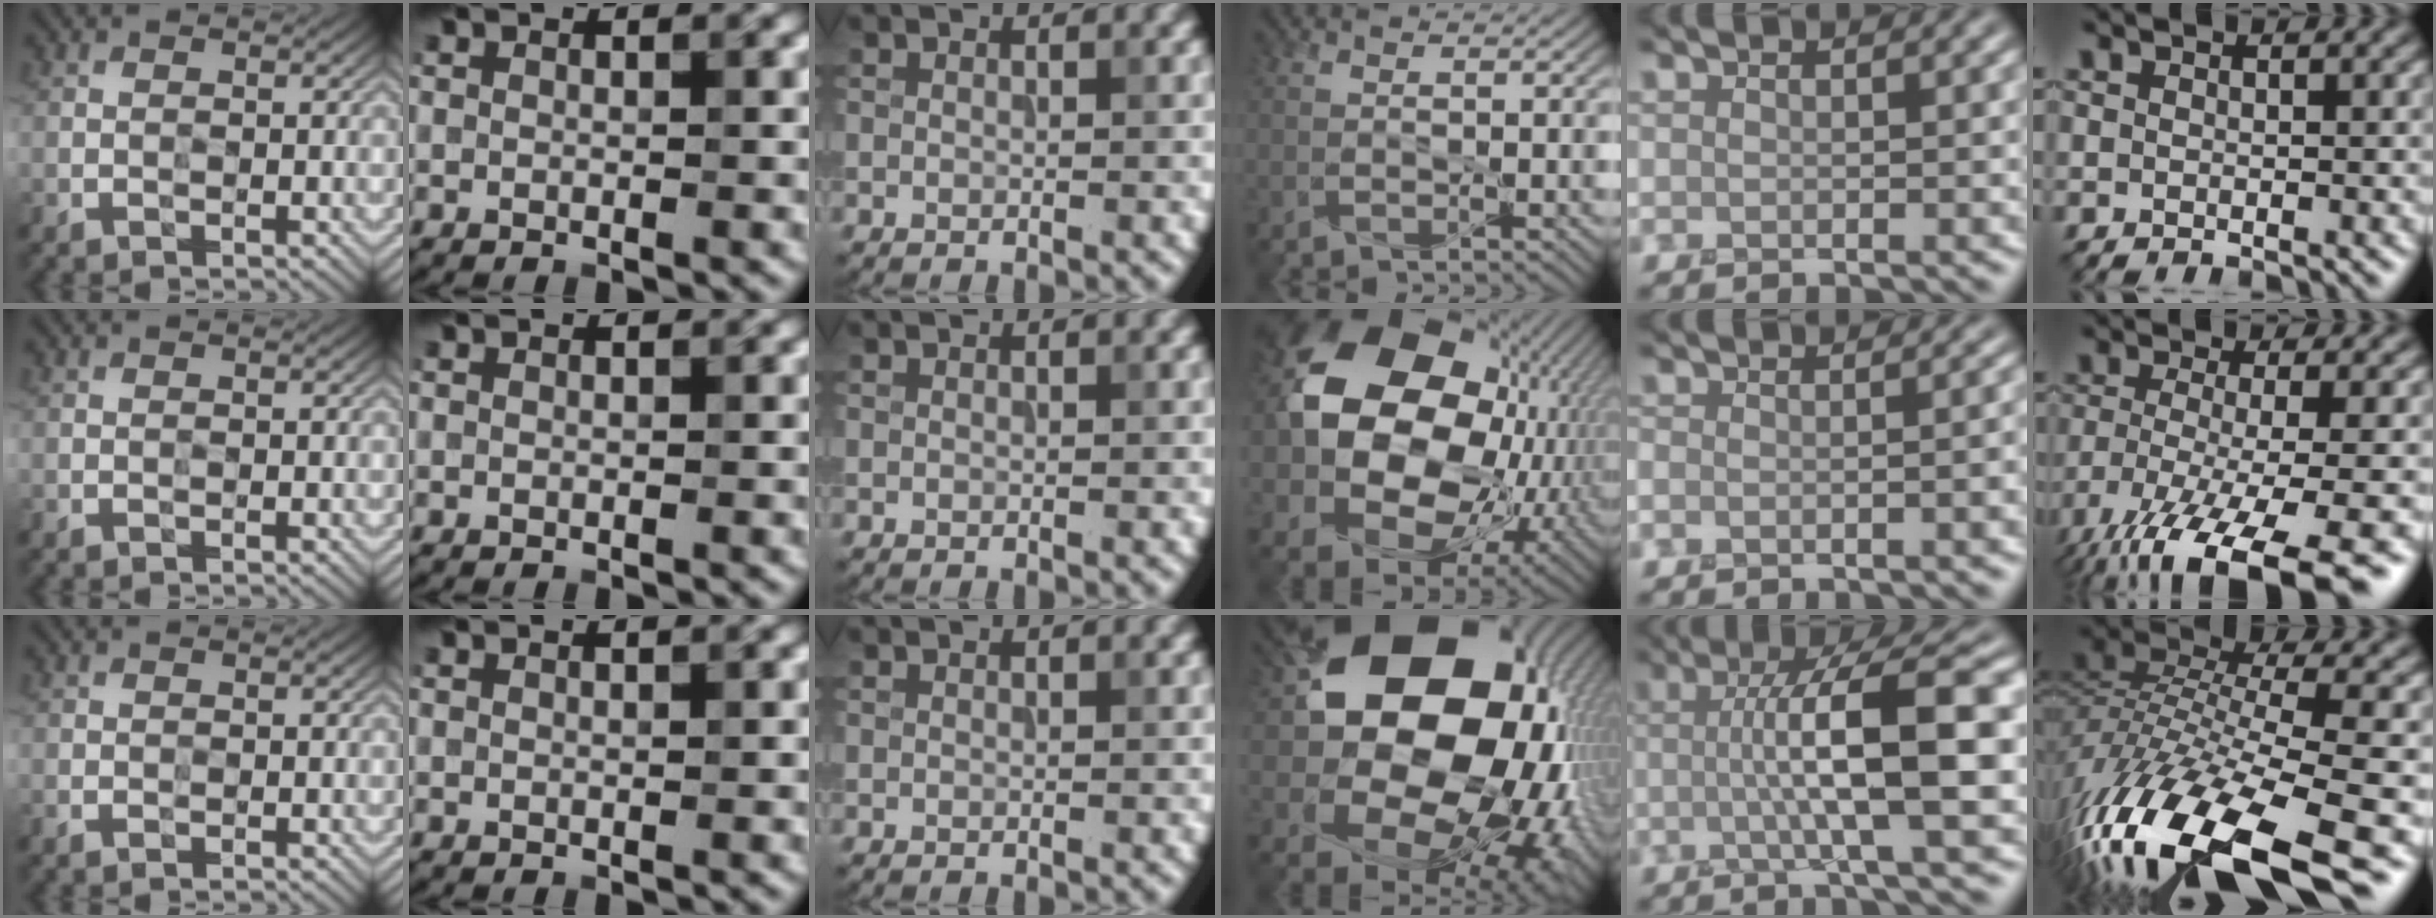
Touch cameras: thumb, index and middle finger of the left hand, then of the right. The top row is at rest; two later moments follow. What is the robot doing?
{"motion": "peel", "object": "tape"}